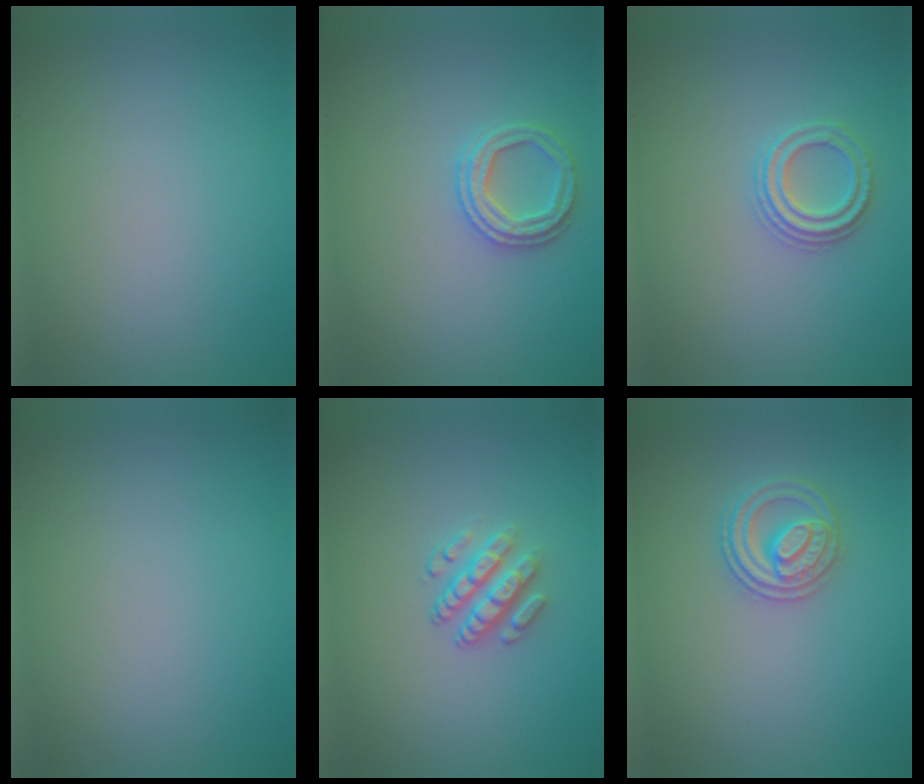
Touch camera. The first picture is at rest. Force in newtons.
{"total": 2.4, "press": 2.4, "slide": 0.2}
{"total": 2.3, "press": 2.2, "slide": 0.8}
{"total": 0.0}
{"total": 3.0, "press": 2.4, "slide": 1.6}
{"total": 2.7, "press": 2.6, "slide": 0.3}